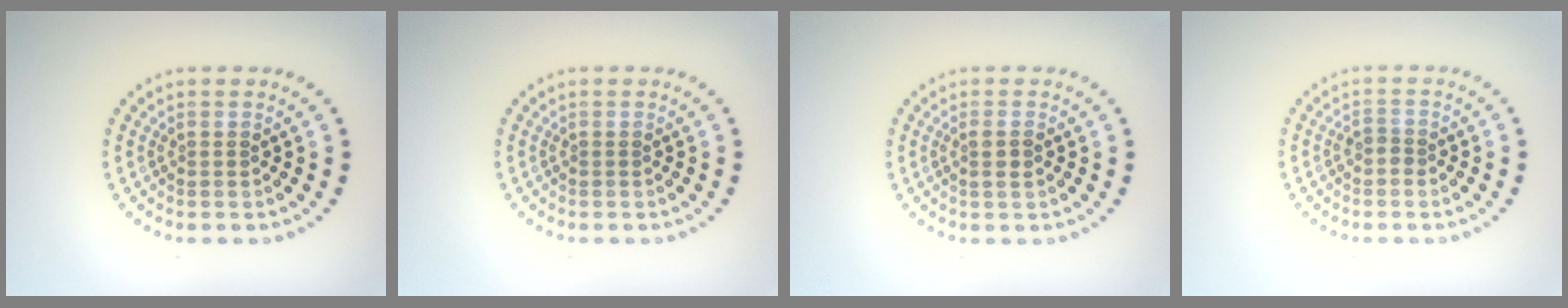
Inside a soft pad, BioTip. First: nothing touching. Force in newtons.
{"total": 0.0}
{"total": 1.3, "press": 1.1, "slide": 0.6}
{"total": 1.1, "press": 0.9, "slide": 0.6}